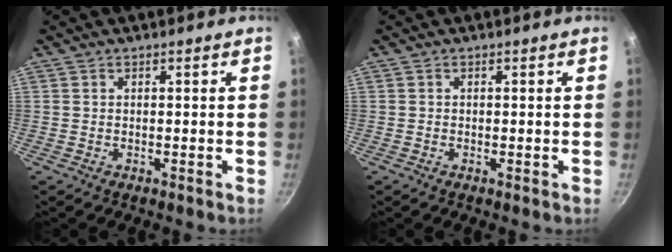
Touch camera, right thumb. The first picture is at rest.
{"total": 0.0}